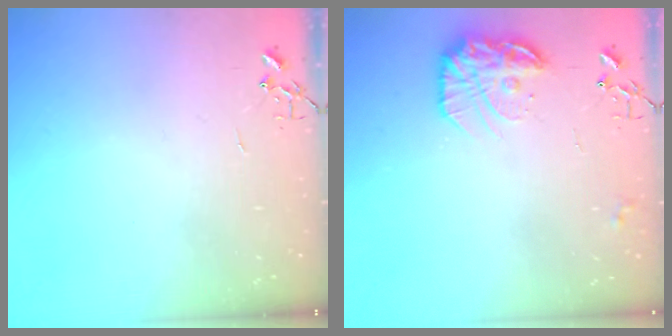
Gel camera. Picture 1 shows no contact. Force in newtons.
{"total": 15.4, "press": 15.3, "slide": 0.8}